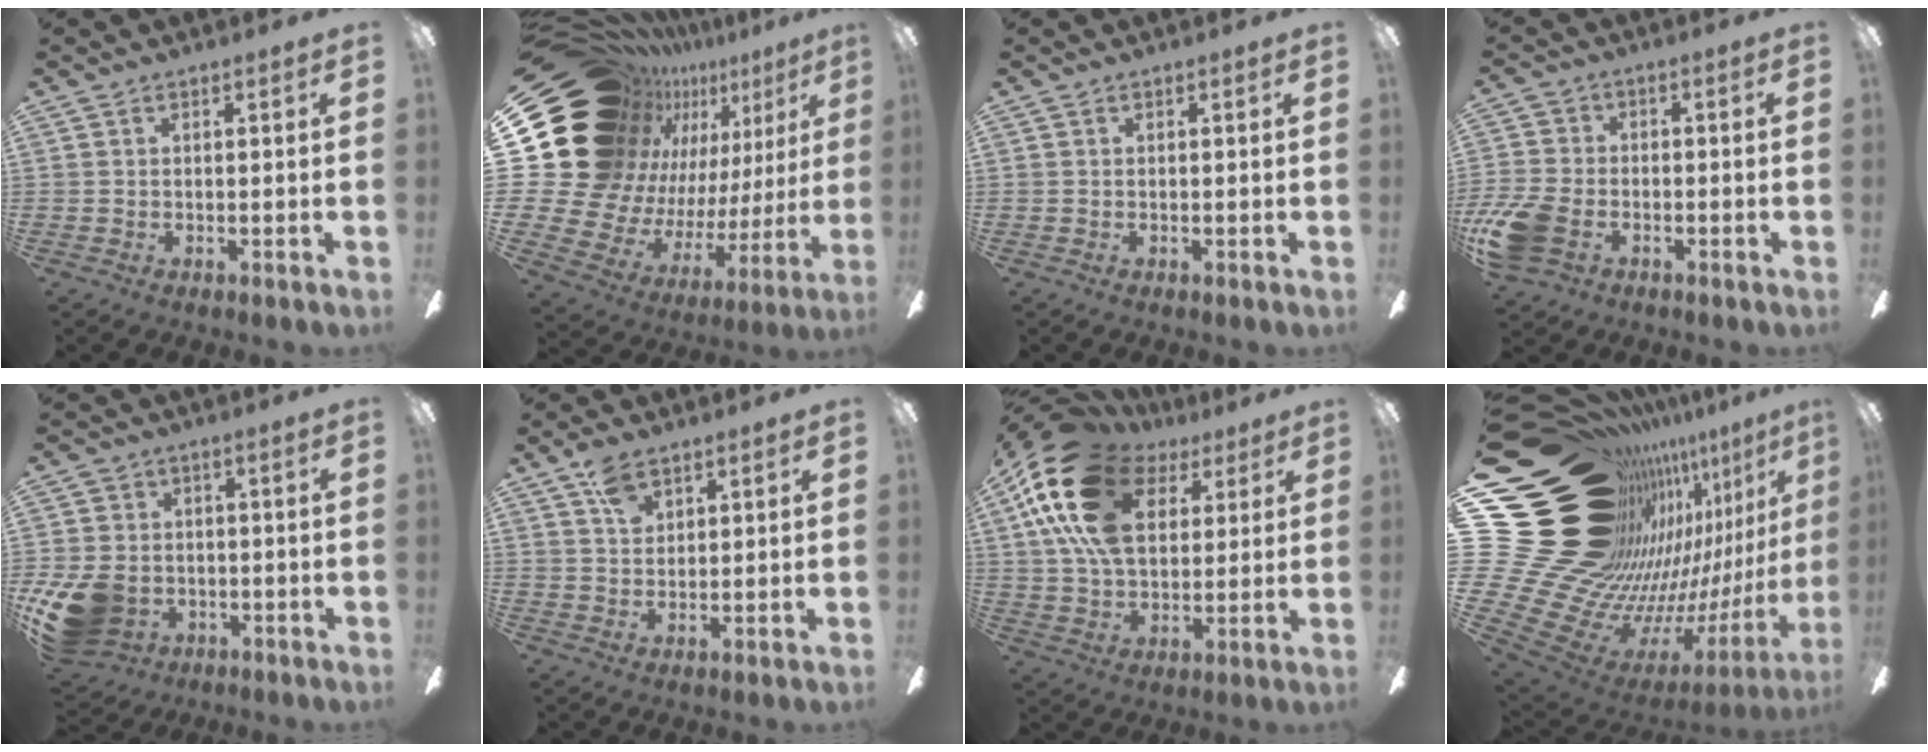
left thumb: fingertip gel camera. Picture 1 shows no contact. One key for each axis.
{"total": 24.2, "fx": 12.9, "fy": 16.7, "fz": 11.9, "tx": -0.249, "ty": -0.131, "tz": 0.289}
{"total": 0.0}
{"total": 10.9, "fx": -4.3, "fy": 7.5, "fz": 6.6, "tx": -0.146, "ty": 0.021, "tz": -0.075}
{"total": 14.0, "fx": -4.3, "fy": 11.1, "fz": 7.5, "tx": -0.163, "ty": 0.024, "tz": -0.076}
{"total": 5.6, "fx": 3.5, "fy": 3.2, "fz": 3.0, "tx": -0.045, "ty": -0.007, "tz": 0.062}
{"total": 23.2, "fx": 9.3, "fy": 15.1, "fz": 15.0, "tx": -0.320, "ty": -0.022, "tz": 0.161}
{"total": 31.2, "fx": 12.7, "fy": 21.7, "fz": 18.5, "tx": -0.271, "ty": -0.176, "tz": 0.350}